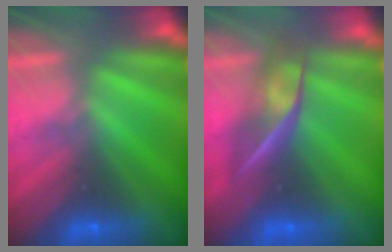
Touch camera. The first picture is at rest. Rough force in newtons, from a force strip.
{"total": 2.5}